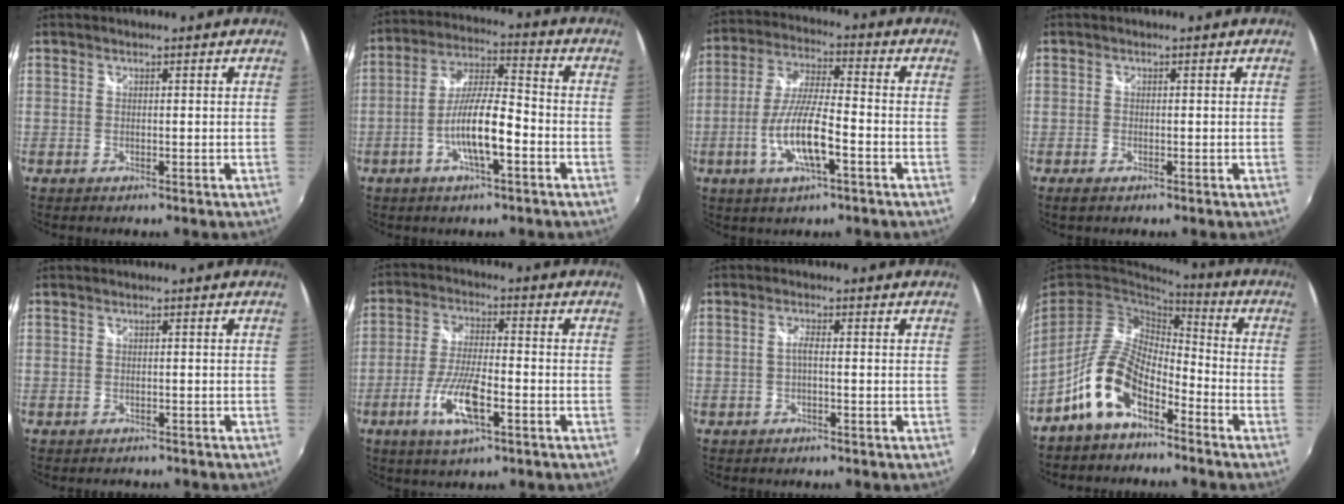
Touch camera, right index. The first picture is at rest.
{"total": 10.4, "force": [-4.0, 2.2, 9.4], "torque": [-0.188, 0.002, -0.072]}
{"total": 11.2, "force": [-4.2, 2.4, 10.2], "torque": [-0.210, -0.005, -0.077]}
{"total": 1.4, "force": [-0.9, 0.6, 0.8], "torque": [-0.018, -0.003, -0.016]}
{"total": 2.0, "force": [-1.7, 1.1, 0.5], "torque": [-0.011, -0.007, -0.022]}
{"total": 10.0, "force": [-4.3, 2.5, 8.7], "torque": [-0.182, -0.008, -0.082]}
{"total": 1.5, "force": [-0.5, 0.1, 1.4], "torque": [-0.027, 0.004, -0.011]}
{"total": 11.8, "force": [-6.9, 5.7, 7.7], "torque": [-0.159, 0.014, -0.129]}